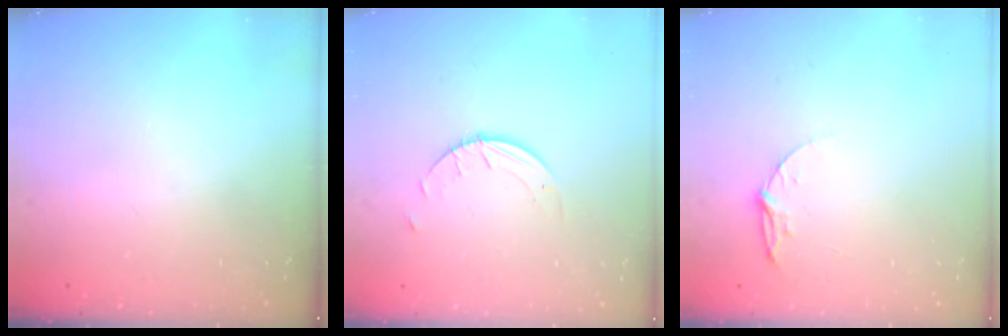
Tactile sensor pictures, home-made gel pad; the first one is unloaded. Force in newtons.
{"total": 2.5, "press": 2.5, "slide": 0.2}
{"total": 5.3, "press": 5.3, "slide": 0.5}